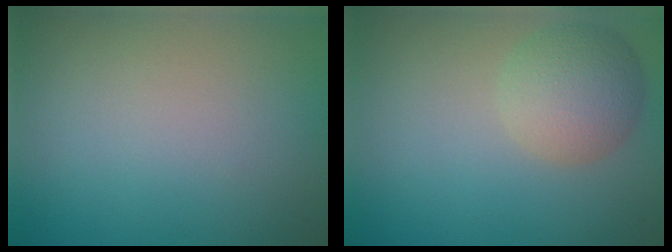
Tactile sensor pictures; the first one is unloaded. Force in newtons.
{"total": 4.2, "press": 4.2, "slide": 0.2}